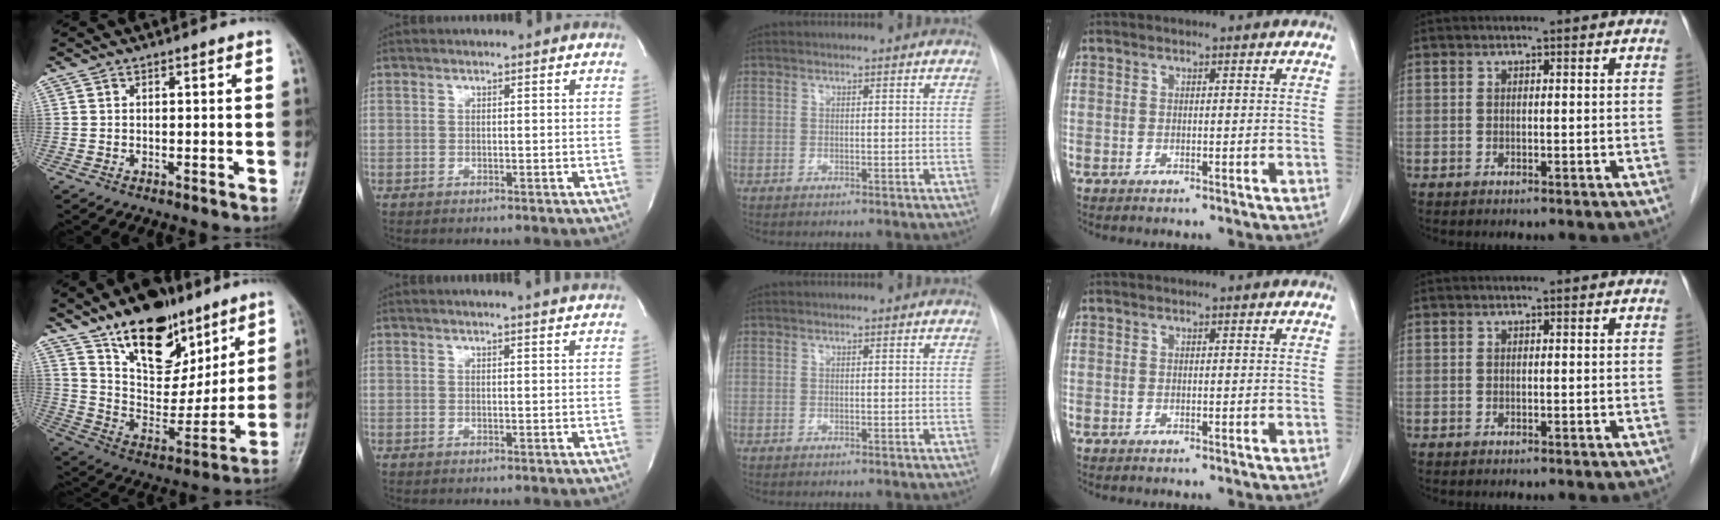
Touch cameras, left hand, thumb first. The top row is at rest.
{"thumb": {"total": 21.7, "force": [13.5, 12.0, 12.0], "torque": [-0.134, -0.061, 0.233]}, "index": {"total": 4.5, "force": [4.2, -0.7, 1.6], "torque": [-0.023, 0.005, 0.039]}}